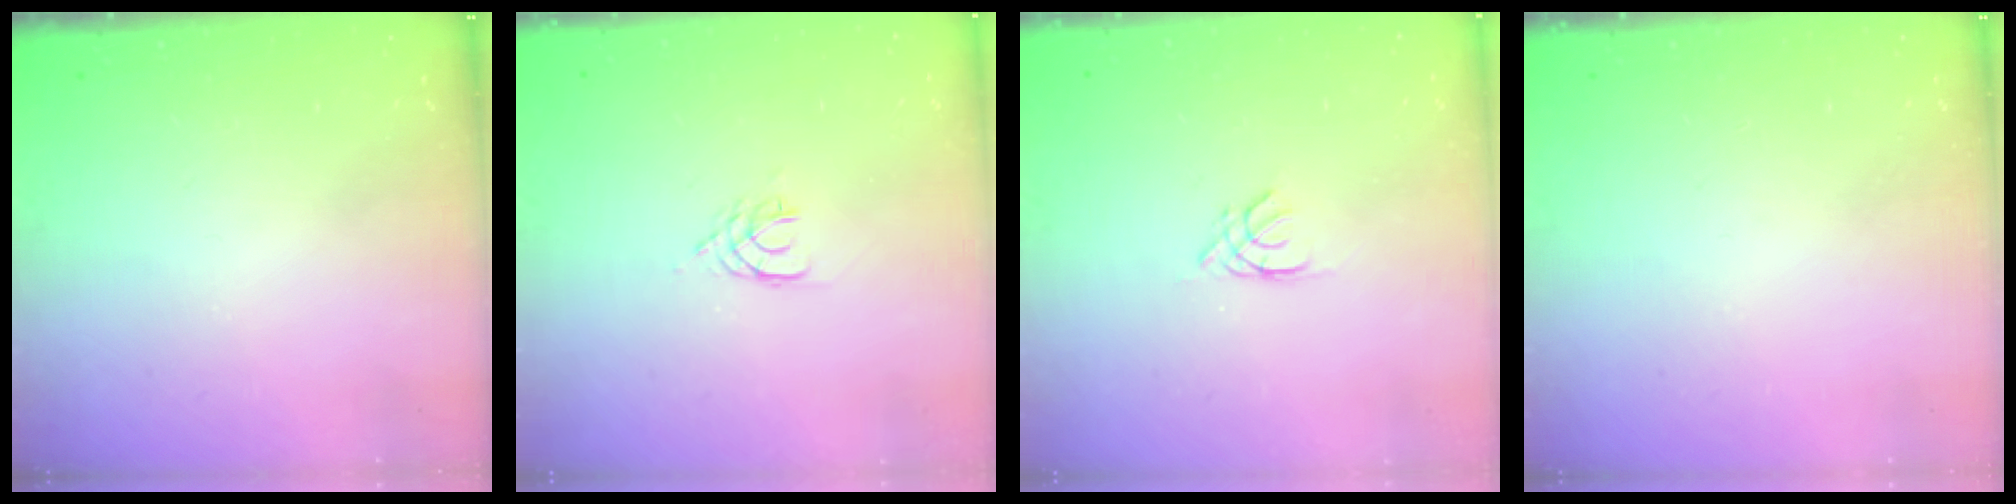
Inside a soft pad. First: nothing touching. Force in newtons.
{"total": 2.4, "press": 2.3, "slide": 0.4}
{"total": 1.3, "press": 1.3, "slide": 0.3}
{"total": 0.0}